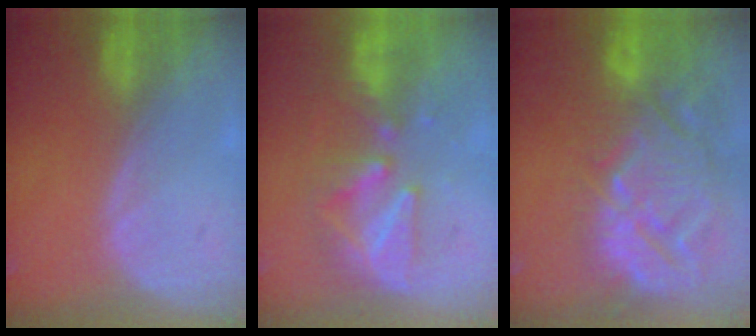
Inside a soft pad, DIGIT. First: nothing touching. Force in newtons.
{"total": 8.1, "press": 7.9, "slide": 2.0}
{"total": 14.7, "press": 12.6, "slide": 7.5}